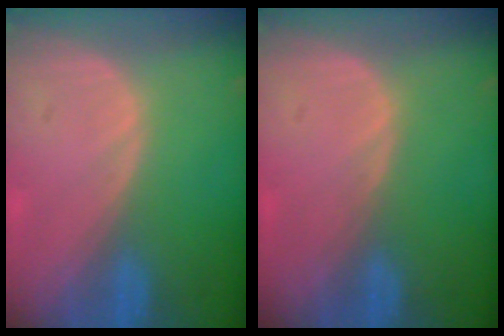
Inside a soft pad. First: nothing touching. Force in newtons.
{"total": 0.0}